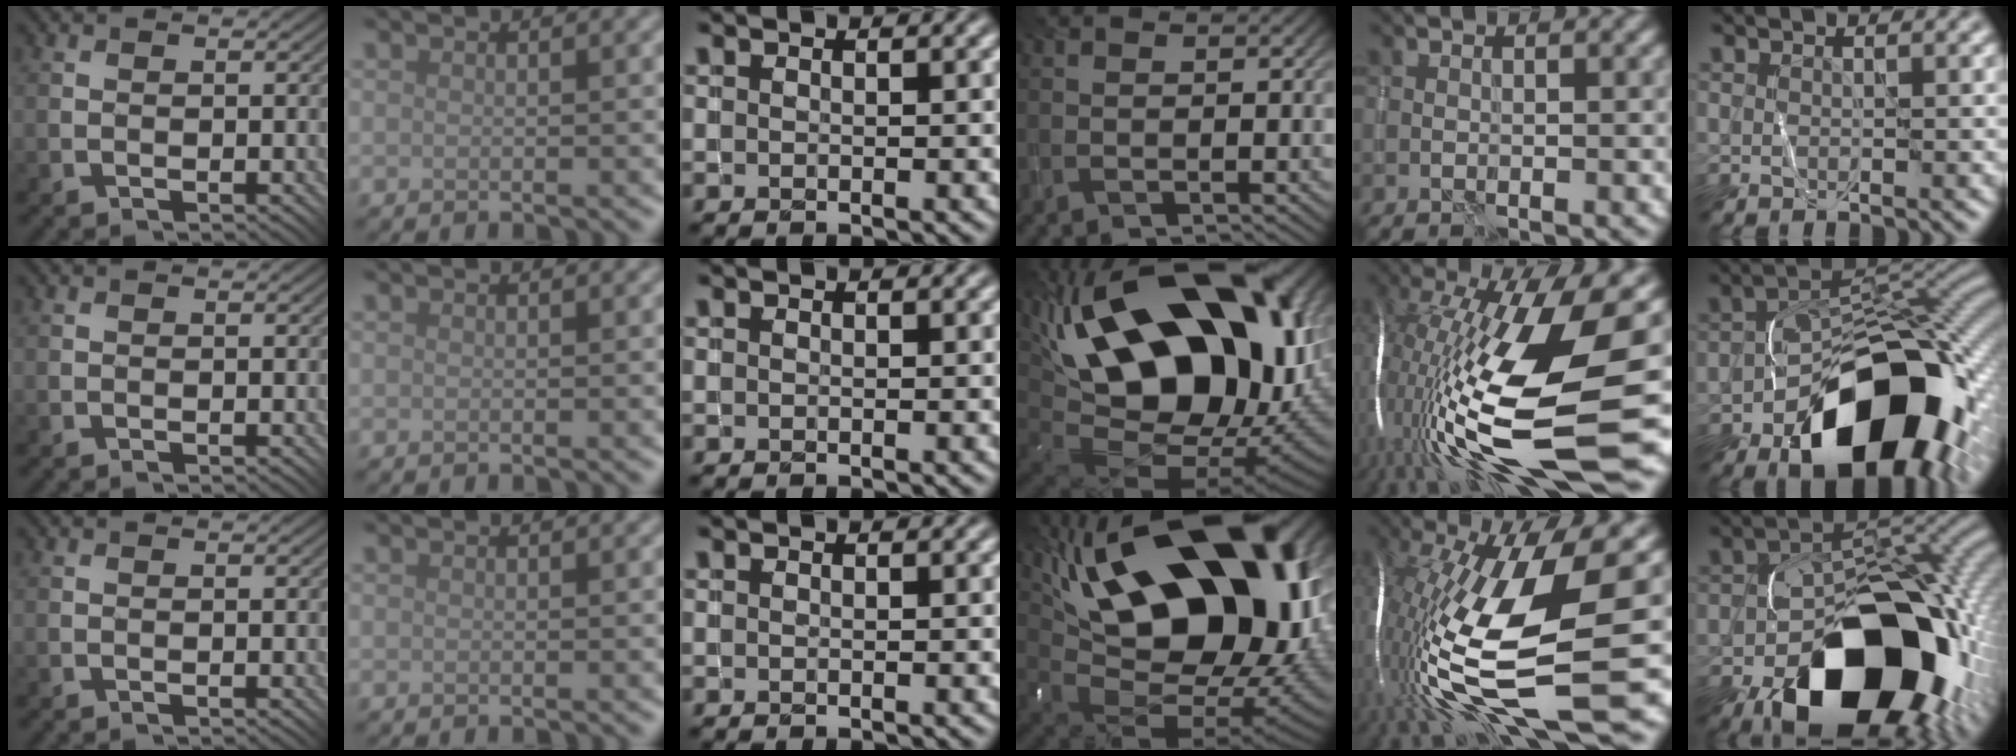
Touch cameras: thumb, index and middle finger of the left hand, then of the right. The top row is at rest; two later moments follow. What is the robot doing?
{"motion": "wrap", "object": "thread"}